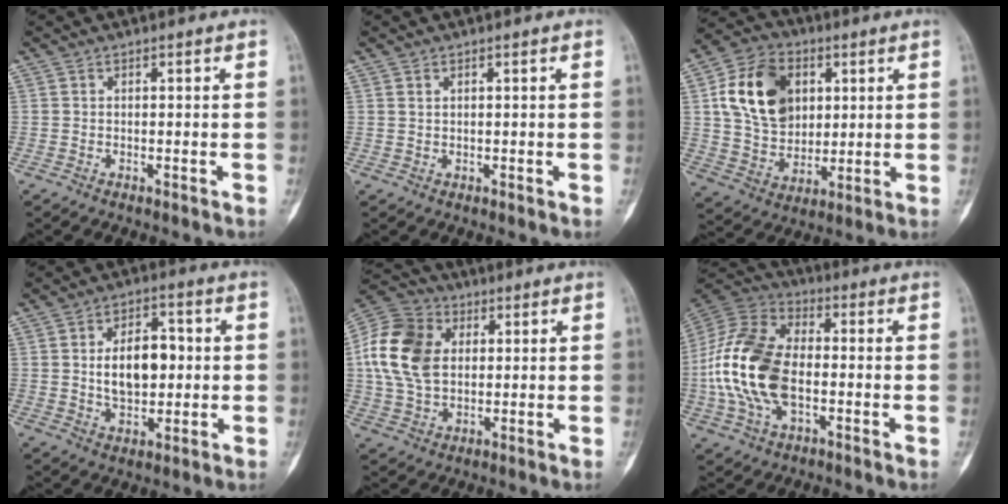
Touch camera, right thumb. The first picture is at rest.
{"total": 0.8, "force": [0.5, 0.6, 0.4], "torque": [-0.003, -0.001, 0.009]}
{"total": 16.8, "force": [4.5, 12.4, 10.3], "torque": [-0.158, -0.004, 0.082]}
{"total": 11.1, "force": [0.8, 6.9, 8.7], "torque": [-0.116, 0.010, 0.018]}
{"total": 15.7, "force": [2.5, 11.4, 10.5], "torque": [-0.195, 0.010, 0.042]}
{"total": 19.6, "force": [-2.4, 12.0, 15.3], "torque": [-0.315, 0.019, -0.047]}